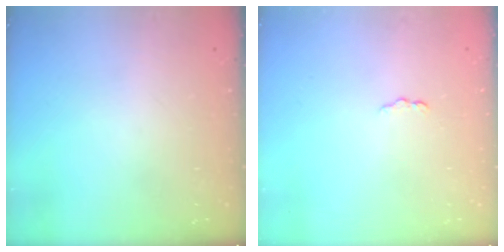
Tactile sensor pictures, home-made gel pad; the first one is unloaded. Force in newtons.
{"total": 3.1, "press": 3.1, "slide": 0.4}